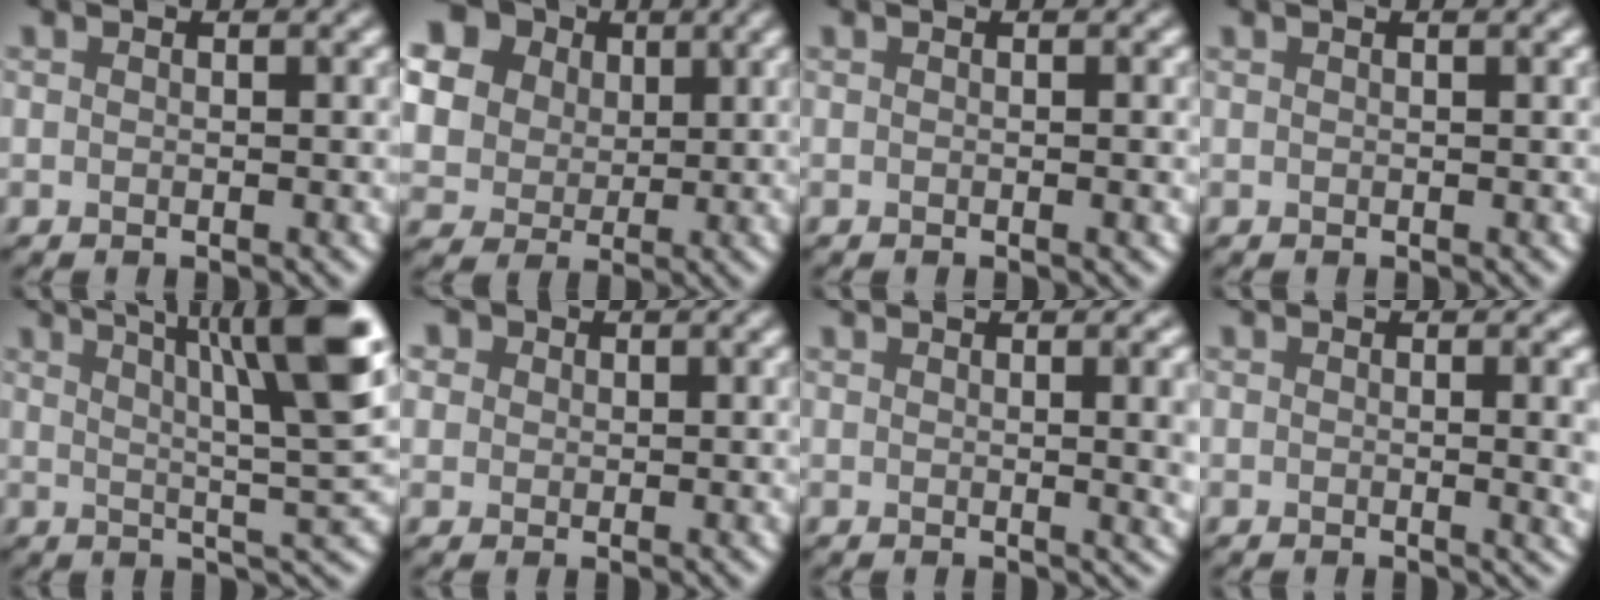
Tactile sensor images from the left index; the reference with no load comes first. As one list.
[{"total": 12.4, "force": [5.4, 10.1, 4.9], "torque": [-0.142, 0.015, 0.095]}, {"total": 1.2, "force": [0.0, 0.3, 1.1], "torque": [-0.008, 0.002, -0.004]}, {"total": 0.9, "force": [0.6, 0.3, 0.6], "torque": [-0.005, 0.003, 0.003]}, {"total": 11.0, "force": [4.8, 1.9, 9.7], "torque": [-0.135, 0.023, 0.078]}, {"total": 4.1, "force": [2.2, 3.0, 1.8], "torque": [-0.048, 0.012, 0.027]}, {"total": 5.6, "force": [1.4, 2.1, 5.0], "torque": [-0.031, 0.007, 0.020]}, {"total": 3.9, "force": [0.2, 1.4, 3.7], "torque": [-0.028, 0.001, 0.005]}]